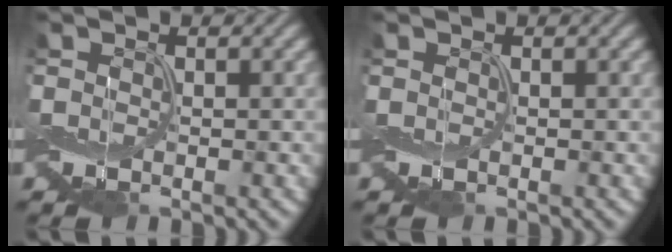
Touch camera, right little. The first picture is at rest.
{"total": 0.0}